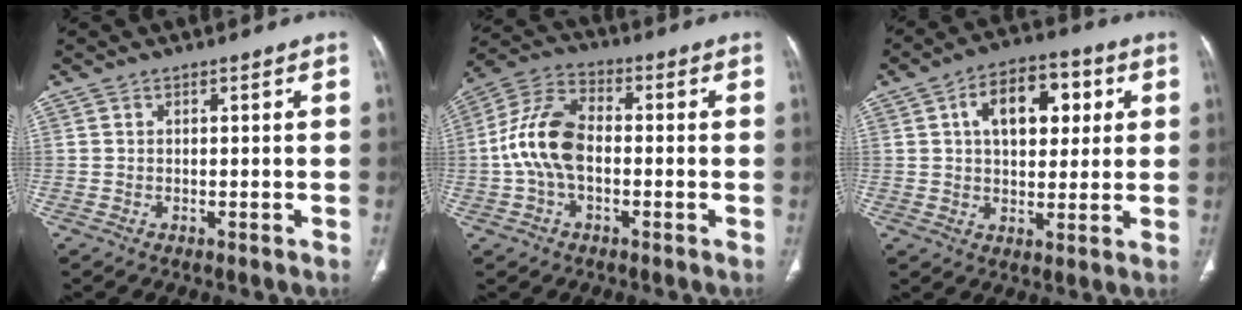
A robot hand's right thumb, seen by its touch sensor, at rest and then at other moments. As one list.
[{"total": 11.4, "force": [-1.2, 6.7, 9.1], "torque": [-0.187, 0.034, -0.030]}, {"total": 13.0, "force": [3.6, 7.7, 9.9], "torque": [-0.116, 0.009, 0.053]}]